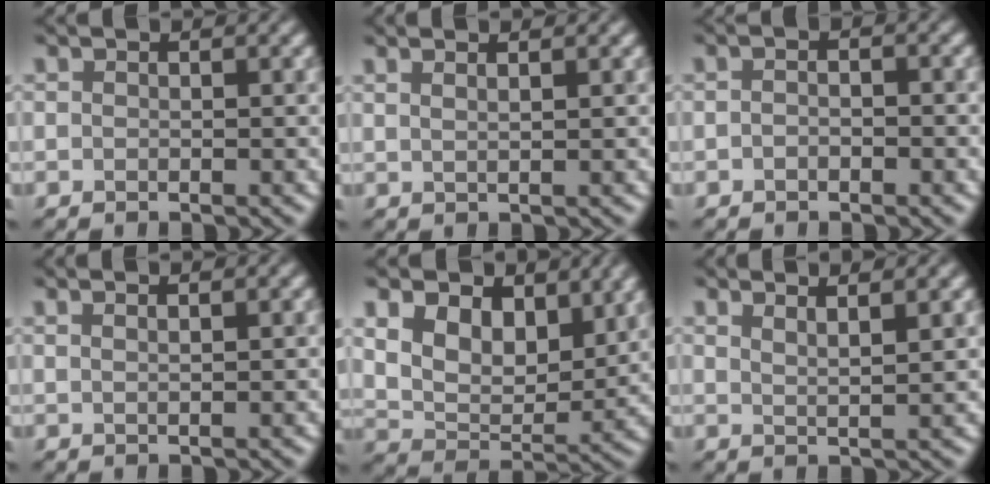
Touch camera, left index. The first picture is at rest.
{"total": 2.9, "force": [1.8, 1.3, 2.0], "torque": [-0.002, 0.013, -0.007]}
{"total": 1.3, "force": [-0.3, 0.6, 1.0], "torque": [-0.015, -0.003, -0.016]}
{"total": 2.2, "force": [1.4, 0.9, 1.4], "torque": [0.000, 0.006, -0.006]}
{"total": 6.9, "force": [3.6, 4.2, 4.1], "torque": [-0.087, -0.008, 0.052]}
{"total": 2.8, "force": [2.1, 0.7, 1.7], "torque": [-0.008, 0.013, 0.018]}